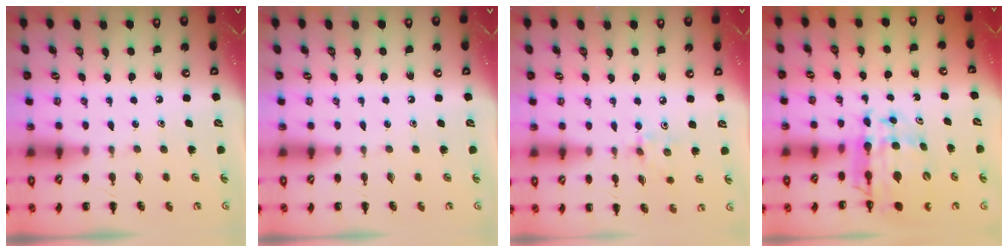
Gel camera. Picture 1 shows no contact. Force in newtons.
{"total": 0.0}
{"total": 3.4, "press": 3.2, "slide": 1.0}
{"total": 11.4, "press": 11.0, "slide": 2.9}